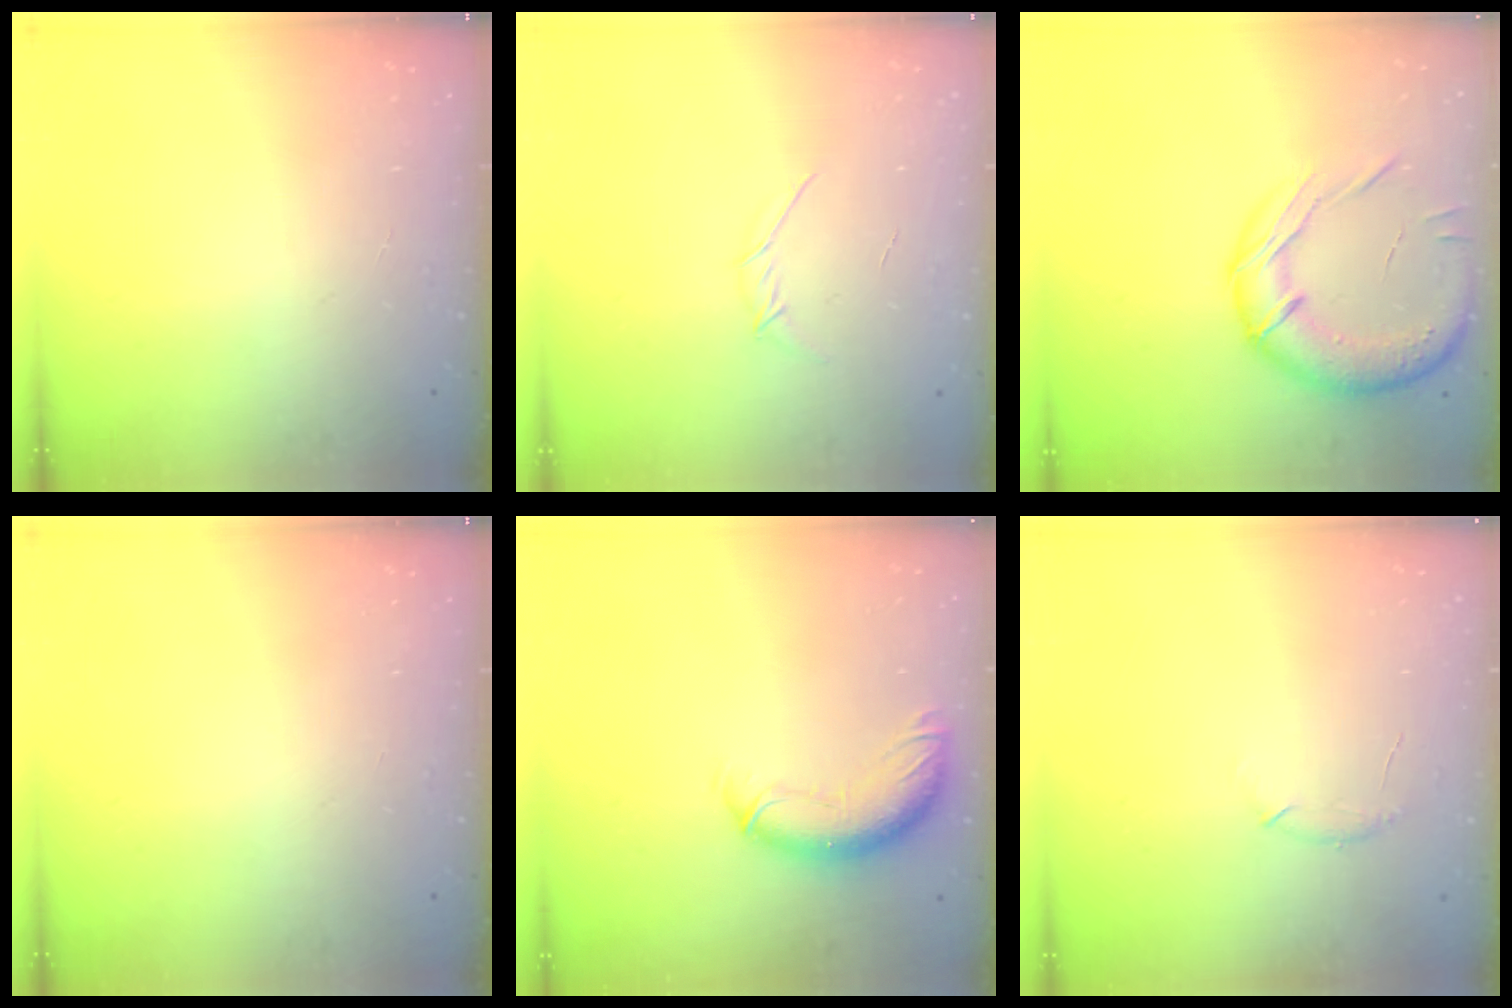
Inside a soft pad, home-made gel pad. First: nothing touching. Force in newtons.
{"total": 4.2, "press": 4.2, "slide": 0.8}
{"total": 17.7, "press": 17.4, "slide": 3.2}
{"total": 0.0}
{"total": 11.5, "press": 11.2, "slide": 2.6}
{"total": 6.9, "press": 6.7, "slide": 1.8}